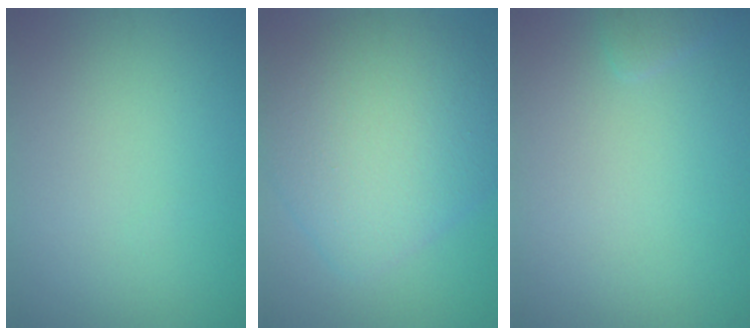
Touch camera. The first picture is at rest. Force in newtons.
{"total": 8.4, "press": 8.4, "slide": 0.5}
{"total": 0.9, "press": 0.9, "slide": 0.1}